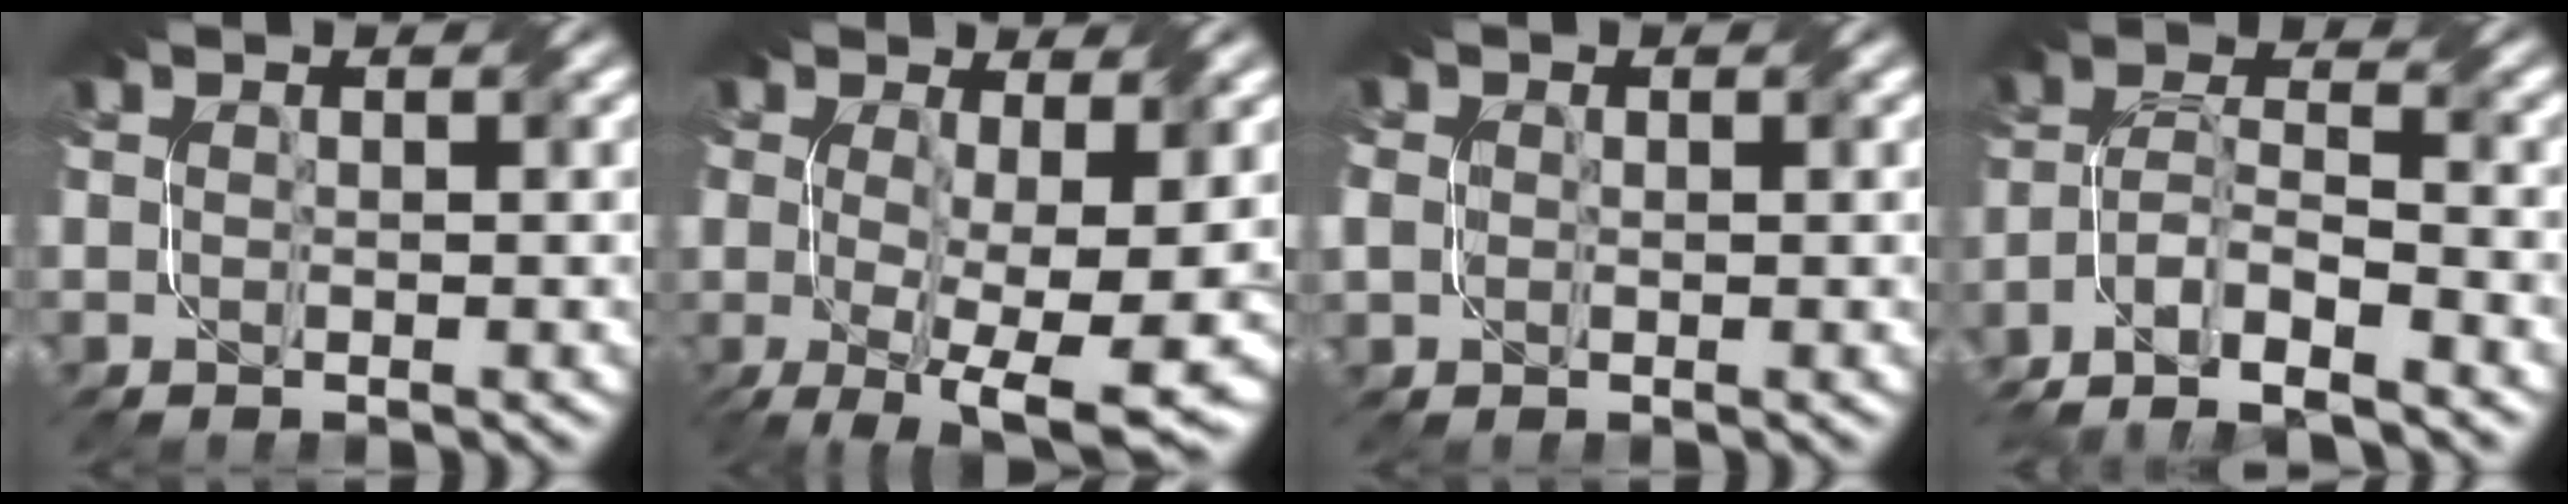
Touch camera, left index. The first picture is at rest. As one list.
[{"total": 9.5, "force": [-0.9, 4.0, 8.6], "torque": [-0.139, -0.026, -0.003]}, {"total": 2.0, "force": [0.3, 1.8, 0.9], "torque": [-0.023, 0.003, 0.007]}, {"total": 8.1, "force": [-5.9, 2.6, 5.0], "torque": [-0.092, -0.002, -0.115]}]